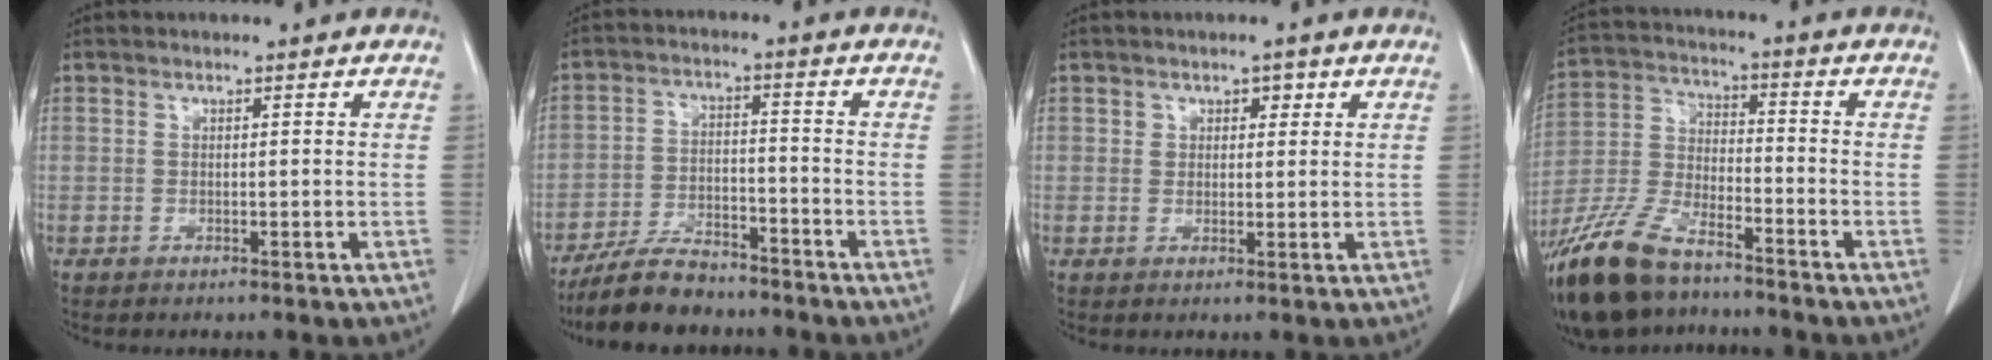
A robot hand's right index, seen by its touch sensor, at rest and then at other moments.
{"total": 9.9, "force": [-8.5, 3.1, 3.9], "torque": [-0.073, -0.009, -0.153]}
{"total": 2.6, "force": [1.1, 1.9, 1.4], "torque": [-0.020, 0.009, 0.020]}
{"total": 16.7, "force": [-12.2, 6.0, 9.6], "torque": [-0.223, -0.019, -0.230]}